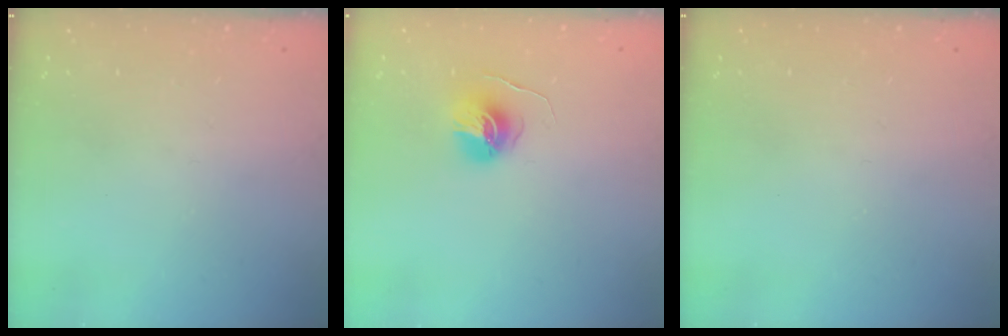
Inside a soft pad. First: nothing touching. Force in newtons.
{"total": 6.7, "press": 6.7, "slide": 0.4}
{"total": 0.0}